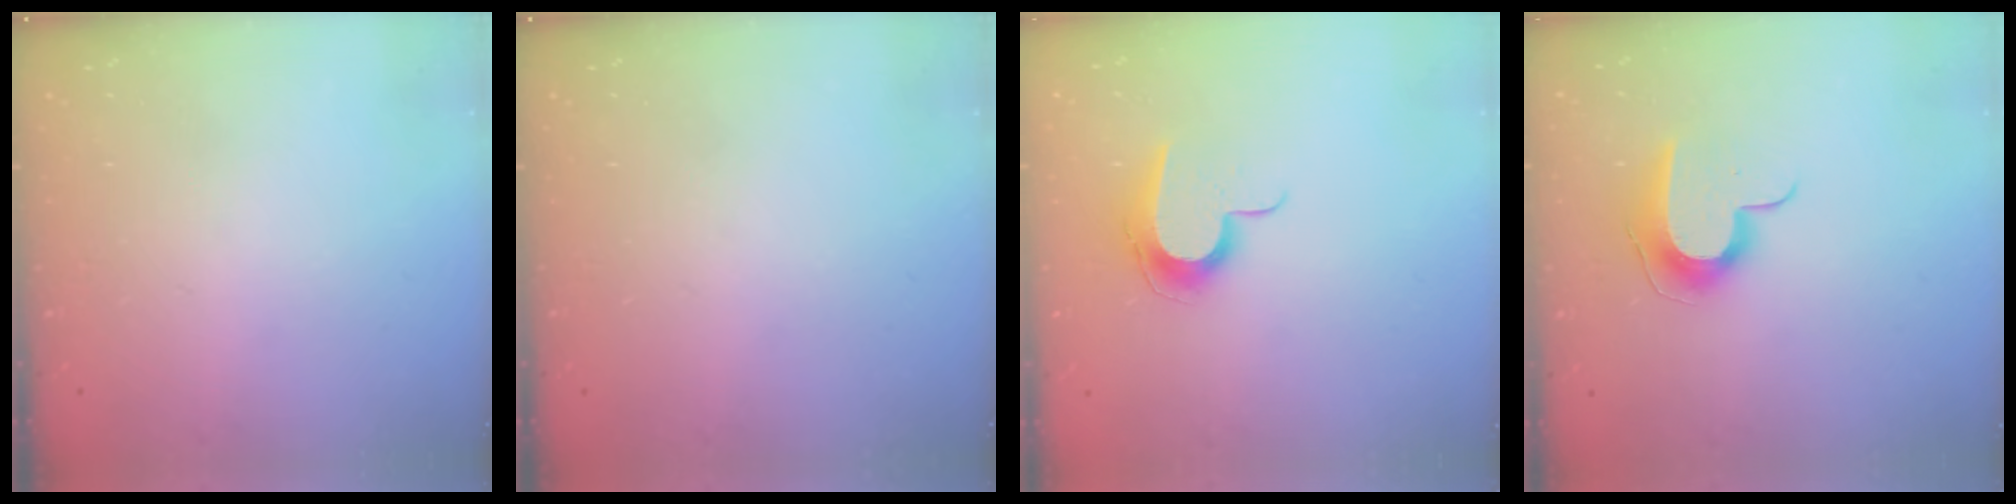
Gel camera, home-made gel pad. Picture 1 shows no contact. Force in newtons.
{"total": 0.0}
{"total": 10.1, "press": 10.1, "slide": 0.6}
{"total": 9.5, "press": 9.5, "slide": 0.4}